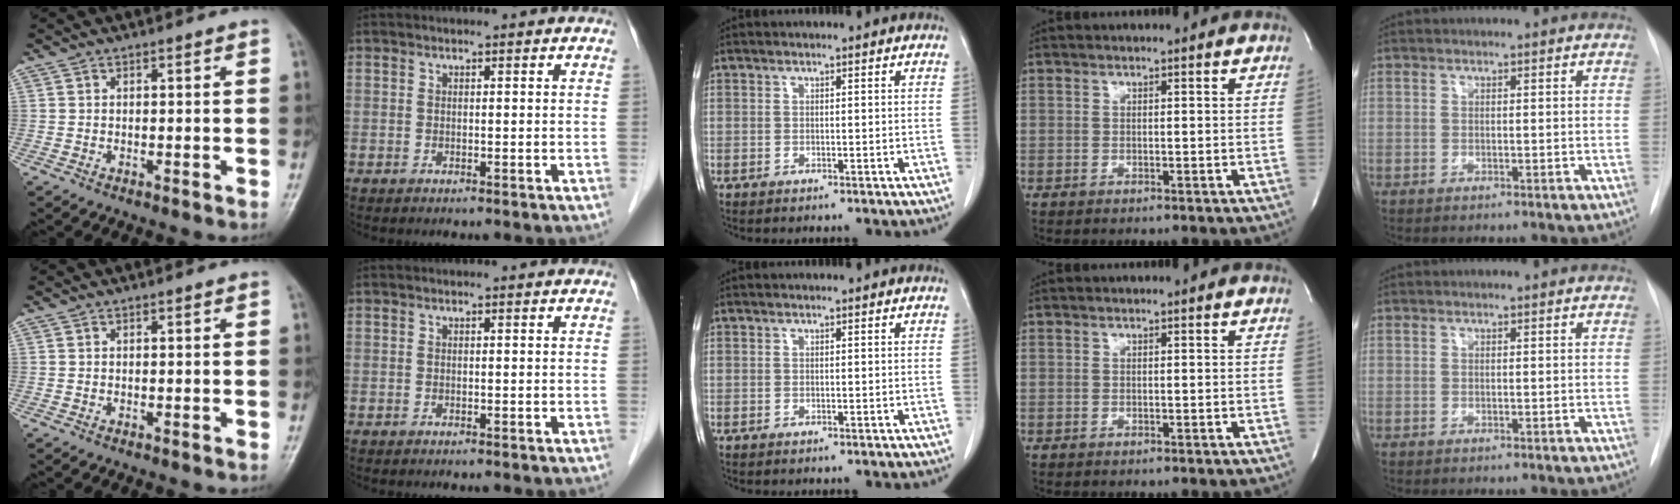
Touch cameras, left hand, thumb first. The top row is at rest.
{}